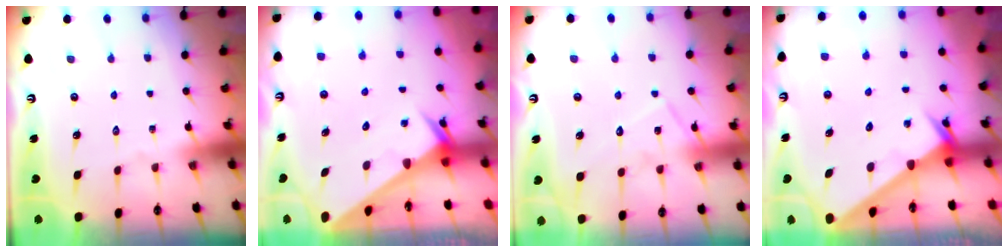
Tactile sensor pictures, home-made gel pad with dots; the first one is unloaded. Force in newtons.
{"total": 2.9, "press": 2.9, "slide": 0.0}
{"total": 11.1, "press": 11.1, "slide": 0.7}
{"total": 2.3, "press": 2.3, "slide": 0.2}